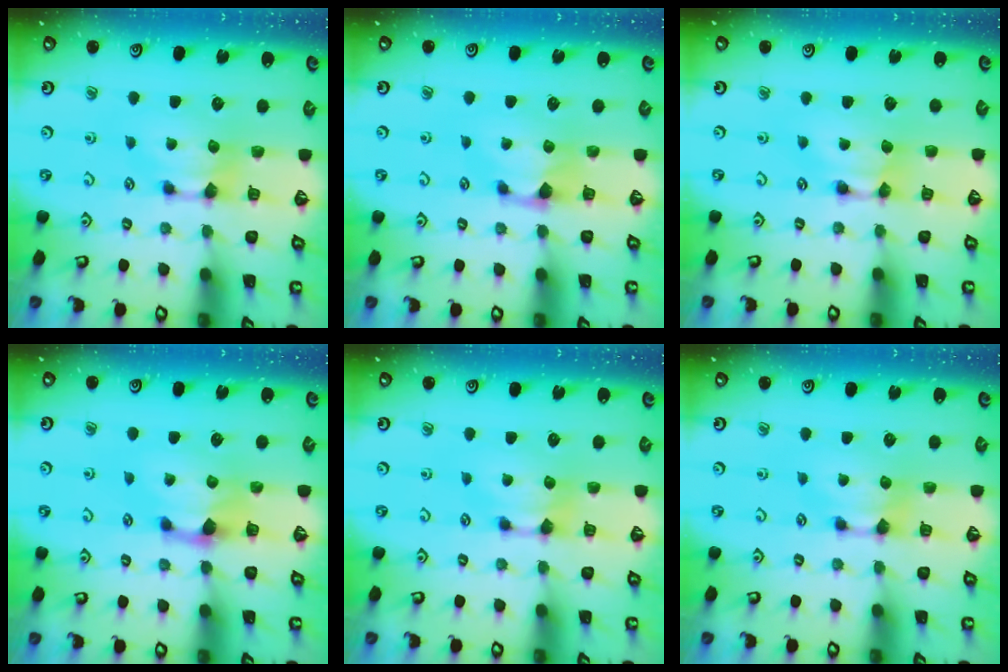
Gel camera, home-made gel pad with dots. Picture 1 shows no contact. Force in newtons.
{"total": 0.9, "press": 0.5, "slide": 0.7}
{"total": 1.6, "press": 1.6, "slide": 0.2}
{"total": 1.2, "press": 0.2, "slide": 1.2}
{"total": 0.0}
{"total": 0.0}